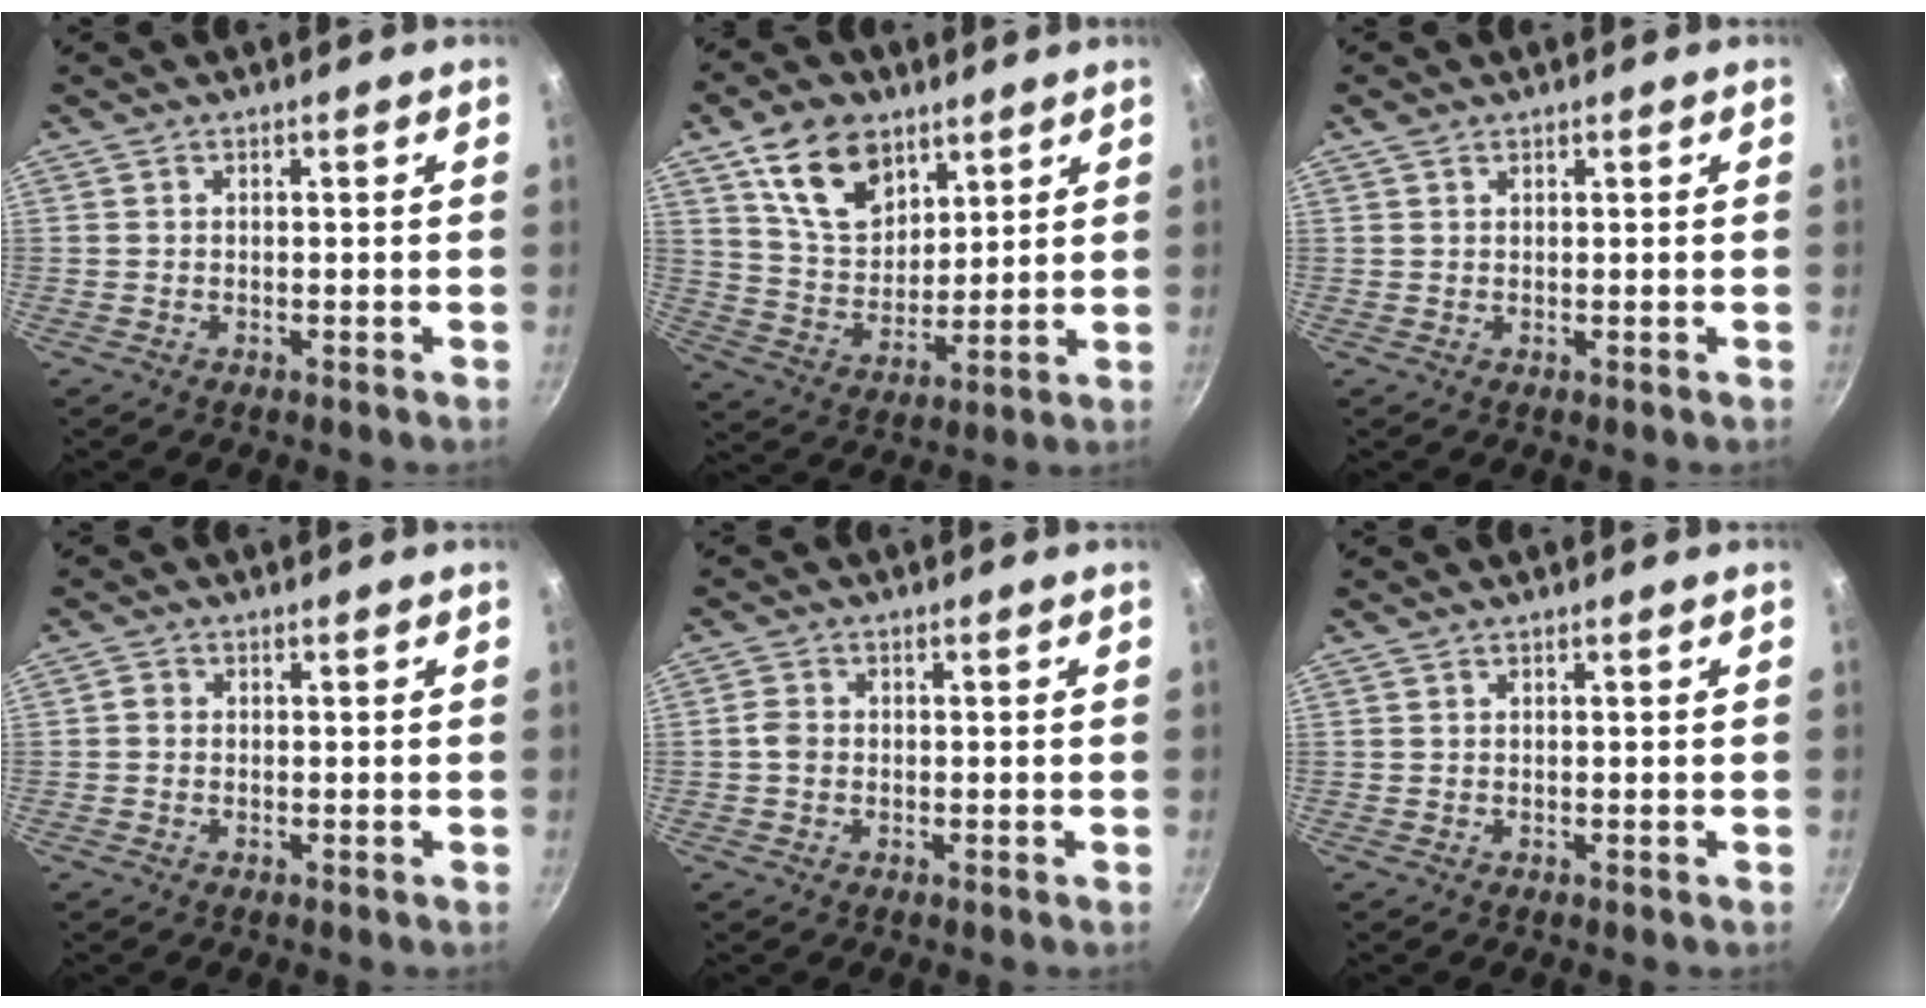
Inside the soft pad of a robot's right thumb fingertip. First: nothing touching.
{"total": 14.2, "force": [7.9, 9.1, 7.6], "torque": [-0.097, -0.034, 0.155]}
{"total": 1.4, "force": [1.0, 0.9, 0.5], "torque": [-0.010, -0.002, 0.019]}
{"total": 1.4, "force": [-0.1, 1.3, 0.6], "torque": [-0.009, 0.009, -0.004]}
{"total": 2.5, "force": [-0.3, 2.1, 1.3], "torque": [-0.020, 0.010, -0.009]}
{"total": 0.0}